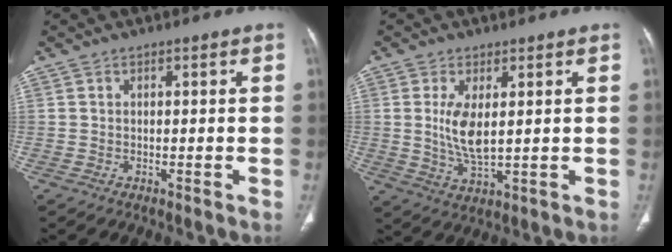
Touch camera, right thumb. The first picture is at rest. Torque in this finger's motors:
{"motor_torque": [1.23, 1.06, 0.65, -1.00, 0.39]}